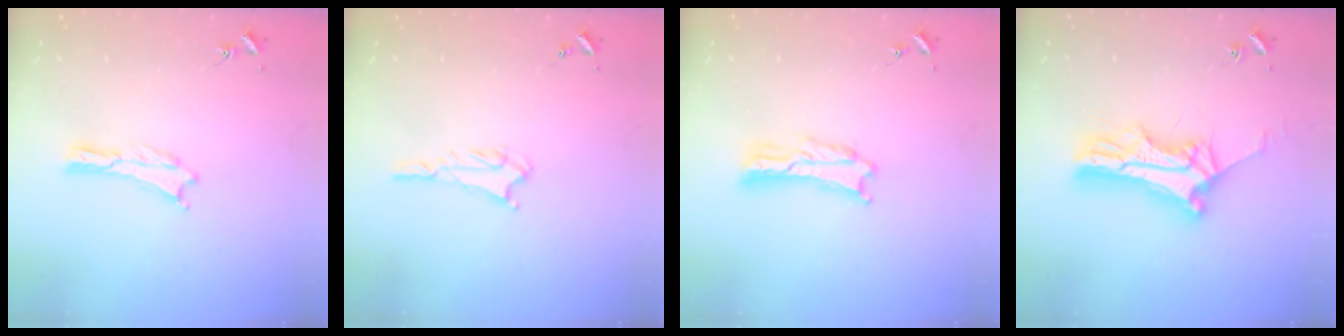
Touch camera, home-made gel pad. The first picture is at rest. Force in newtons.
{"total": 1.6, "press": 1.6, "slide": 0.1}
{"total": 1.7, "press": 1.7, "slide": 0.3}
{"total": 10.4, "press": 10.4, "slide": 0.8}